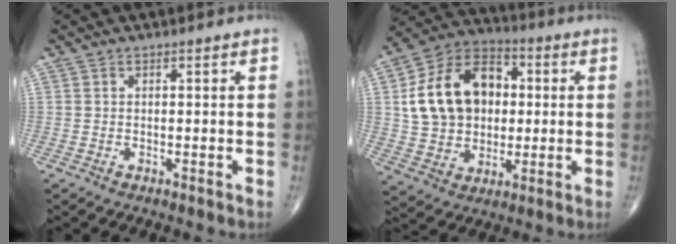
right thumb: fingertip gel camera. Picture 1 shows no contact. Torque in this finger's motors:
{"motor_torque": [2.33, 2.26, 0.83, -0.48, 0.17]}